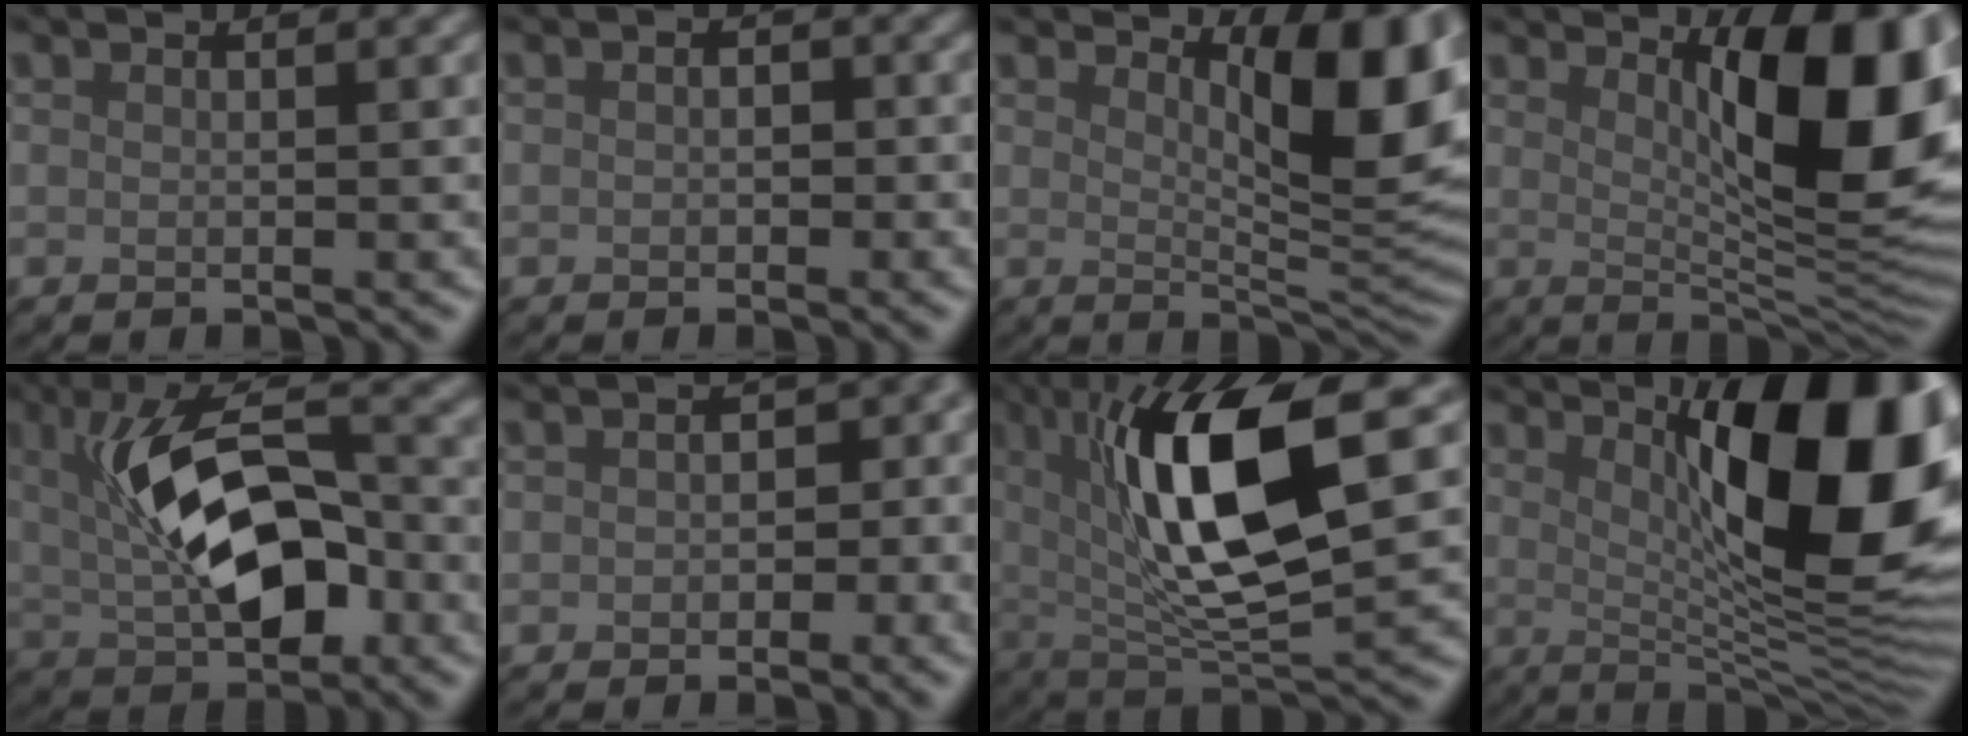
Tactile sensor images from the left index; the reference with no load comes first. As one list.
[{"total": 0.9, "force": [-0.2, 0.7, 0.5], "torque": [-0.007, -0.003, -0.006]}, {"total": 7.9, "force": [2.9, 2.7, 6.9], "torque": [-0.097, -0.016, 0.047]}, {"total": 12.1, "force": [3.4, 3.8, 10.9], "torque": [-0.142, -0.009, 0.055]}, {"total": 9.6, "force": [0.3, 4.6, 8.4], "torque": [-0.147, 0.010, 0.004]}, {"total": 2.8, "force": [-0.6, 2.0, 1.9], "torque": [-0.013, 0.000, -0.018]}, {"total": 11.7, "force": [3.0, 3.3, 10.8], "torque": [-0.187, -0.001, 0.058]}, {"total": 15.0, "force": [4.0, 4.4, 13.7], "torque": [-0.161, 0.000, 0.060]}]